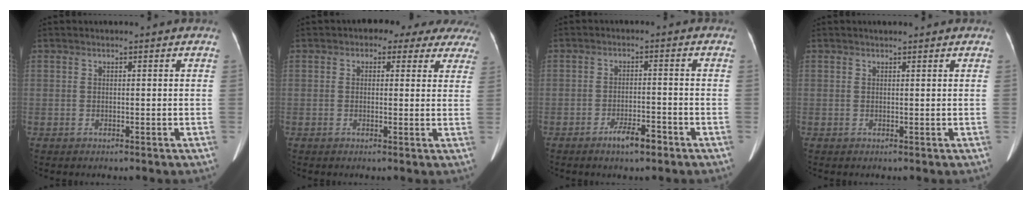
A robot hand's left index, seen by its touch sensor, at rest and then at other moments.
{"total": 10.4, "force": [8.2, 5.3, 3.7], "torque": [-0.014, 0.024, 0.072]}
{"total": 4.2, "force": [-2.9, 1.0, 2.8], "torque": [-0.051, 0.000, -0.048]}
{"total": 1.0, "force": [0.8, 0.3, 0.4], "torque": [-0.011, 0.009, 0.013]}